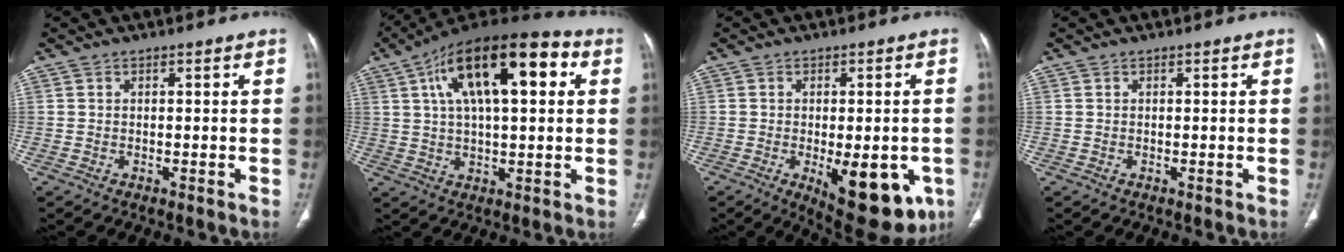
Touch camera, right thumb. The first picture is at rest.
{"total": 21.7, "force": [6.9, 9.0, 18.5], "torque": [-0.291, 0.020, 0.105]}
{"total": 15.7, "force": [-5.2, 6.8, 13.2], "torque": [-0.130, -0.007, -0.049]}
{"total": 0.0}